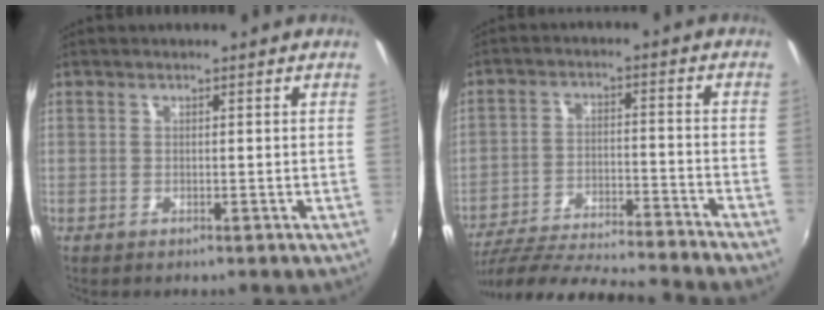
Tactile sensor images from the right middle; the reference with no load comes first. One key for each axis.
{"total": 20.5, "fx": -18.5, "fy": -0.2, "fz": 8.9, "tx": -0.166, "ty": -0.039, "tz": -0.290}